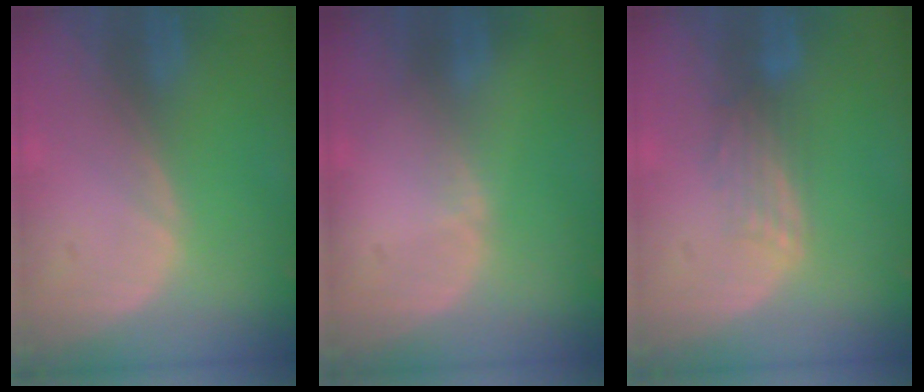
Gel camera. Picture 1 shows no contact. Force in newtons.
{"total": 0.5, "press": 0.5, "slide": 0.2}
{"total": 3.6, "press": 3.2, "slide": 1.7}